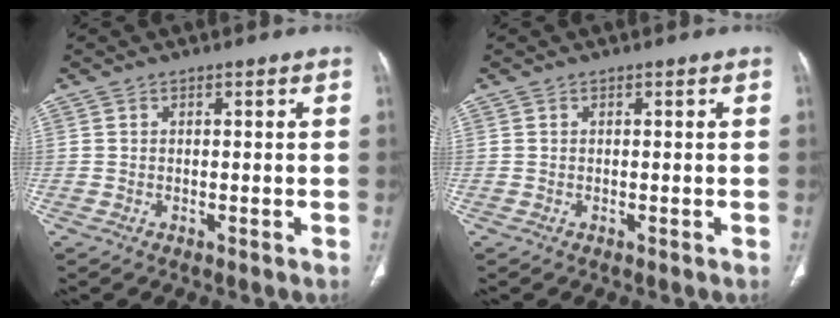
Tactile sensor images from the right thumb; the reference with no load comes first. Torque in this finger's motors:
{"motor_torque": [-0.15, 0.18, -0.12, 0.08, -0.01]}